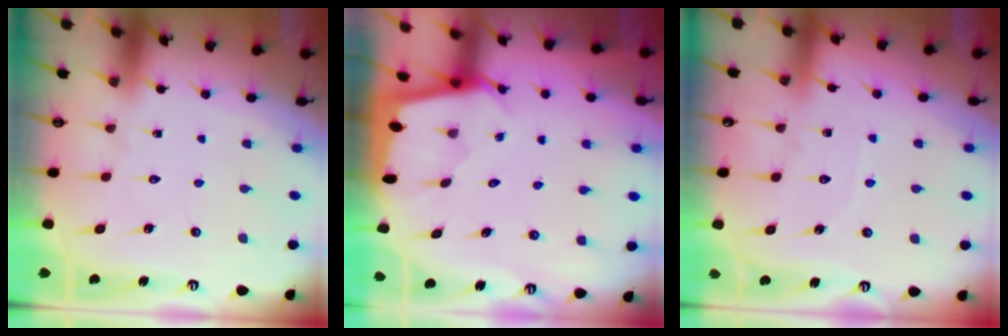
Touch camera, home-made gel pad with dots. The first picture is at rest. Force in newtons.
{"total": 1.7, "press": 1.6, "slide": 0.2}
{"total": 2.3, "press": 2.3, "slide": 0.3}